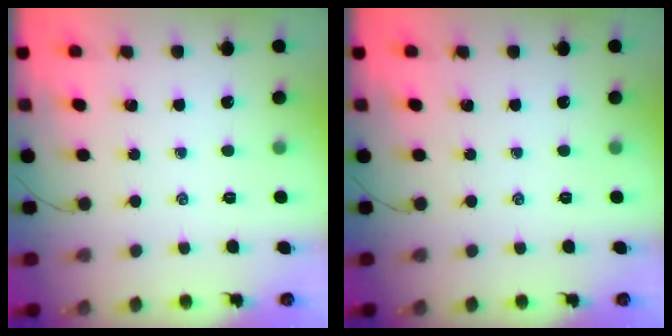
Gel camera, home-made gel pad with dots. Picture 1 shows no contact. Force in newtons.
{"total": 0.0}